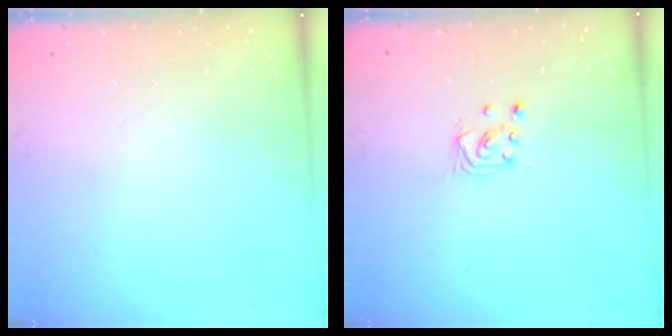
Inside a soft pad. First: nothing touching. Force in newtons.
{"total": 2.5, "press": 2.5, "slide": 0.2}